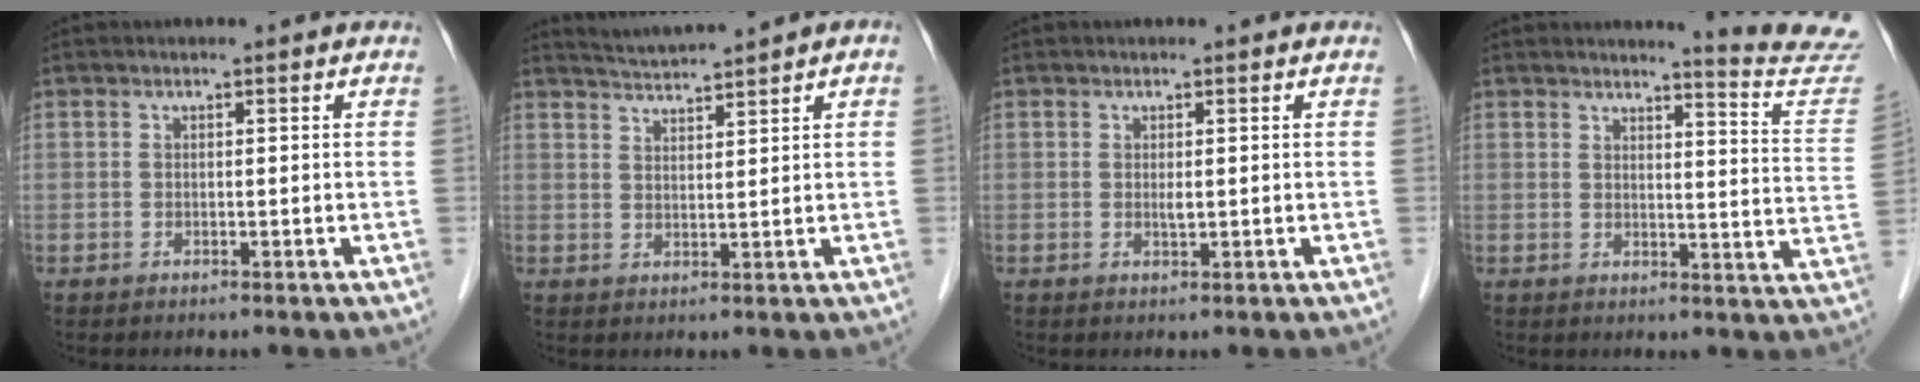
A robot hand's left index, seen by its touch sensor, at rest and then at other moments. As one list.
[{"total": 3.6, "force": [3.4, -1.0, 0.7], "torque": [-0.017, 0.008, 0.067]}, {"total": 0.7, "force": [0.2, 0.2, 0.7], "torque": [-0.017, -0.003, 0.004]}, {"total": 10.9, "force": [10.8, -1.4, 0.7], "torque": [-0.010, -0.096, 0.106]}]